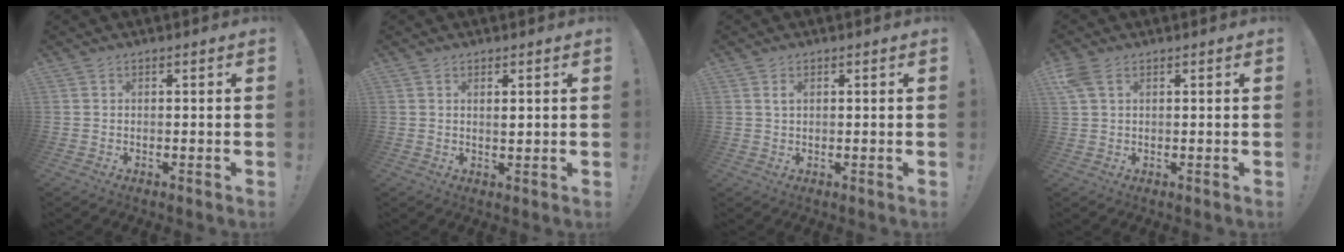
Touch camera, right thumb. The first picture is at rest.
{"total": 1.3, "force": [0.6, 0.4, 1.1], "torque": [-0.015, -0.003, 0.009]}
{"total": 1.6, "force": [0.8, 0.8, 1.1], "torque": [-0.015, 0.000, 0.013]}
{"total": 4.3, "force": [1.9, 2.5, 2.9], "torque": [-0.058, -0.002, 0.037]}